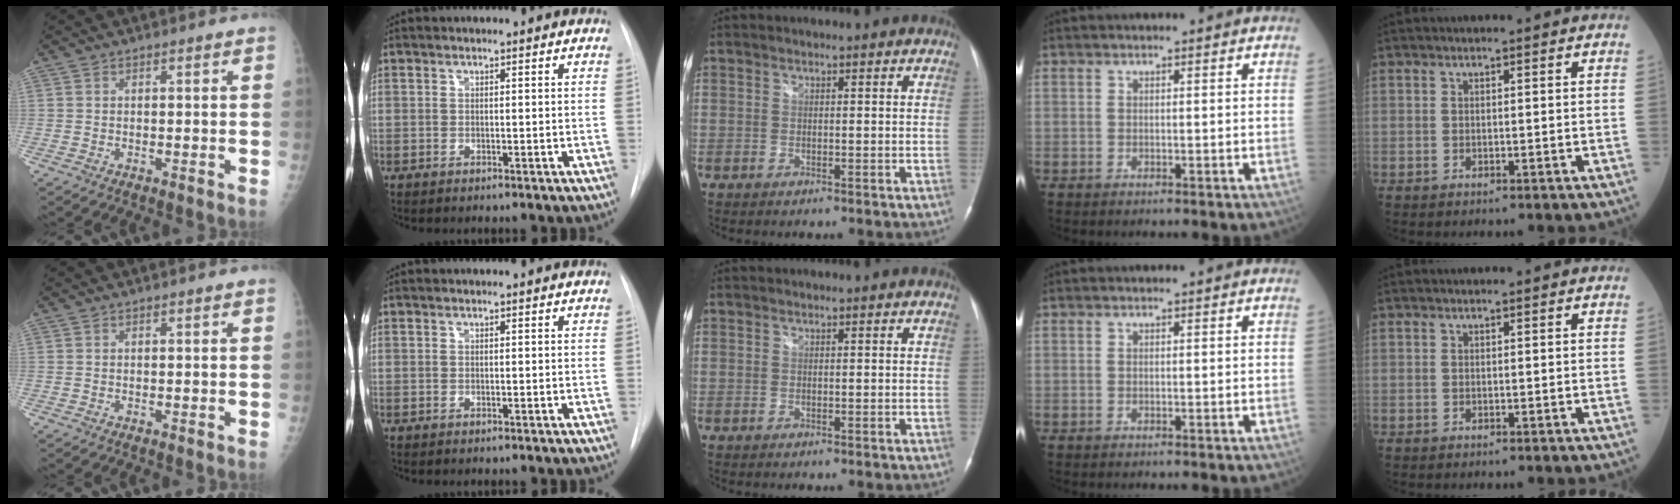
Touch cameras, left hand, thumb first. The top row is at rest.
{}